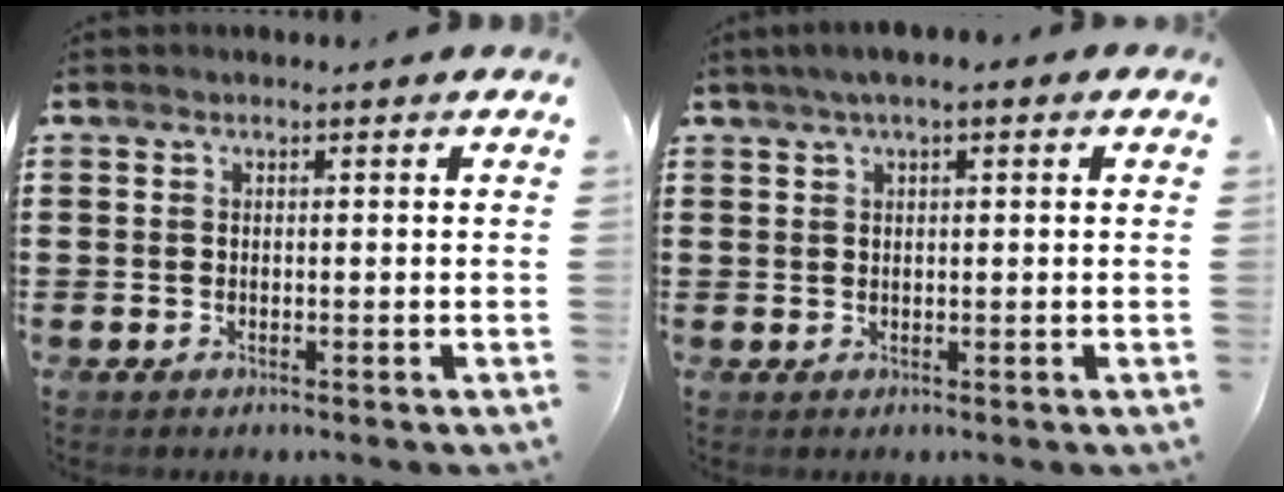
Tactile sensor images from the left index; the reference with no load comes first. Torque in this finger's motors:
{"motor_torque": [1.10, 1.04, 0.82, 0.16]}